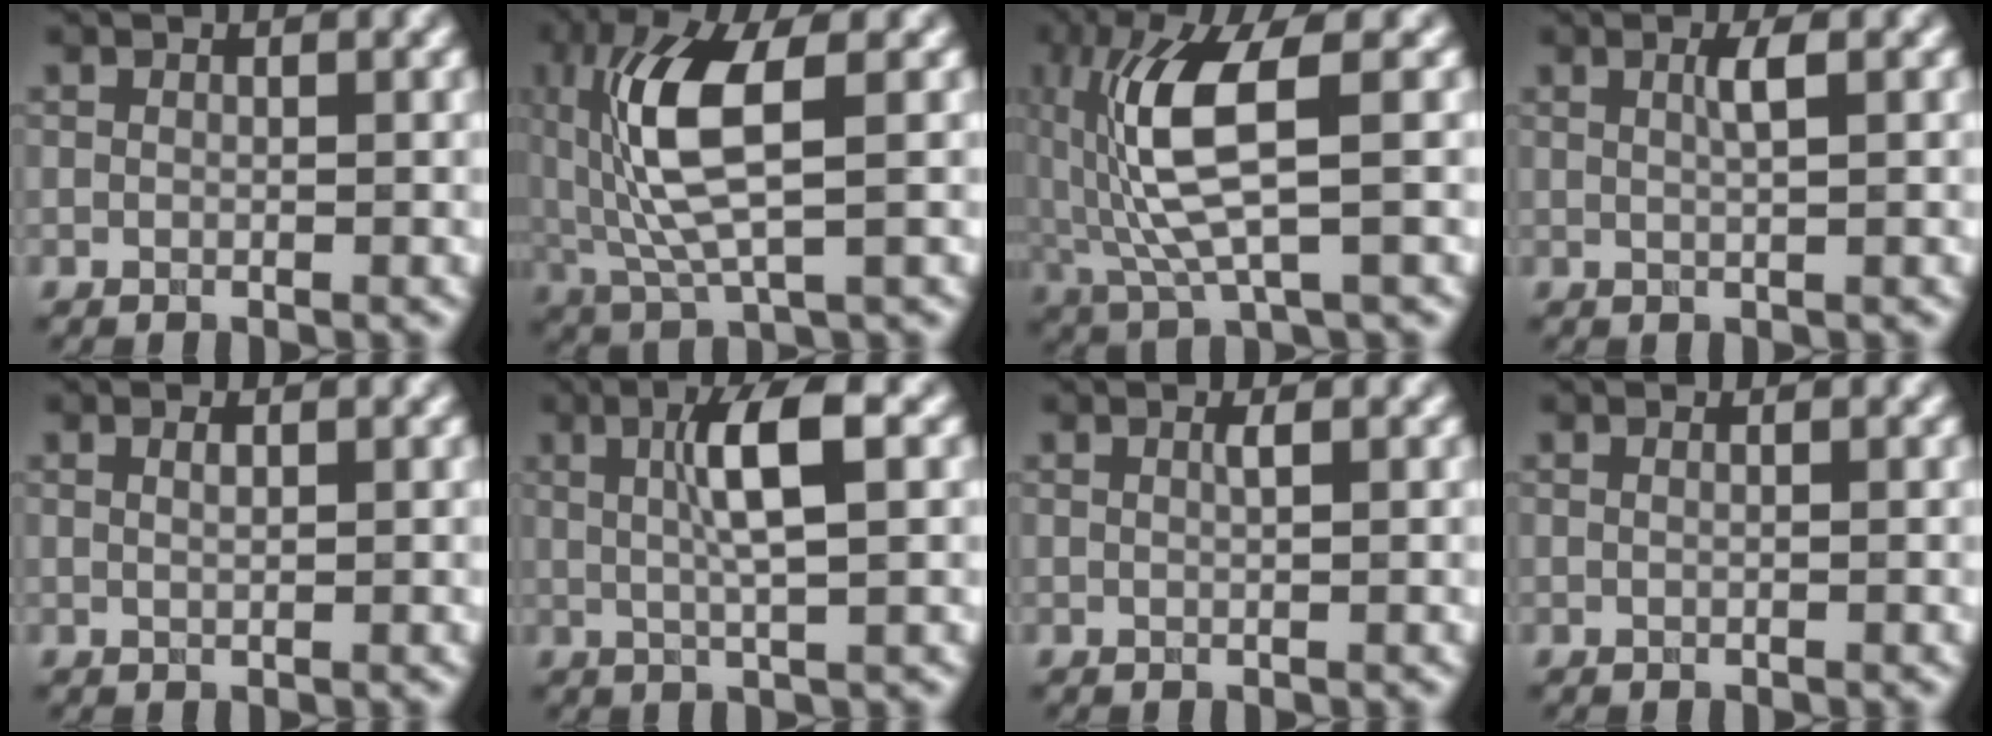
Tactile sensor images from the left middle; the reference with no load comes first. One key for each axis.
{"total": 8.2, "fx": 1.2, "fy": 2.8, "fz": 7.6, "tx": -0.164, "ty": -0.004, "tz": 0.028}
{"total": 8.1, "fx": 0.8, "fy": 2.3, "fz": 7.8, "tx": -0.166, "ty": -0.003, "tz": 0.023}
{"total": 1.7, "fx": 0.3, "fy": 0.4, "fz": 1.6, "tx": -0.029, "ty": 0.003, "tz": 0.003}
{"total": 0.8, "fx": 0.2, "fy": 0.3, "fz": 0.7, "tx": -0.011, "ty": 0.002, "tz": 0.004}
{"total": 5.1, "fx": 0.9, "fy": 1.0, "fz": 4.9, "tx": -0.086, "ty": 0.008, "tz": 0.017}
{"total": 0.7, "fx": 0.1, "fy": 0.2, "fz": 0.7, "tx": -0.008, "ty": 0.004, "tz": 0.000}
{"total": 1.0, "fx": 0.4, "fy": 0.6, "fz": 0.7, "tx": -0.001, "ty": -0.004, "tz": -0.010}